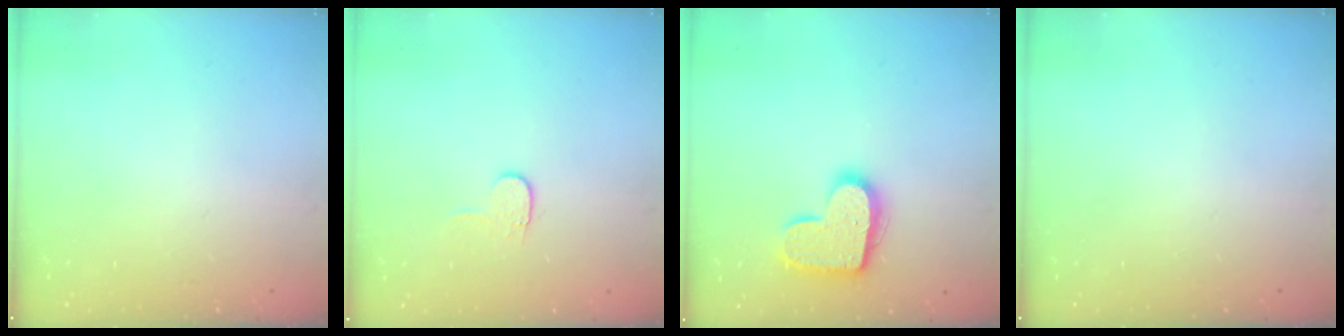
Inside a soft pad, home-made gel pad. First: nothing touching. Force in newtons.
{"total": 4.1, "press": 4.1, "slide": 0.4}
{"total": 15.0, "press": 15.0, "slide": 0.7}
{"total": 0.0}